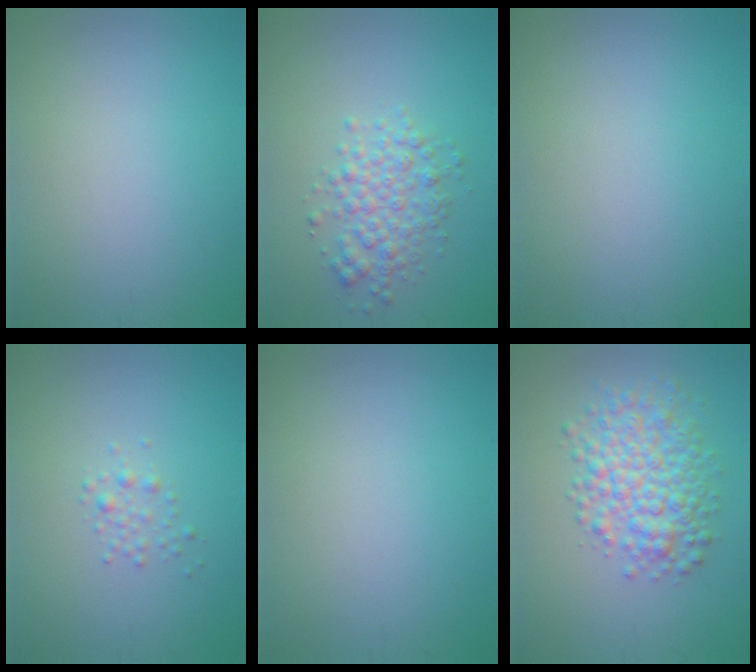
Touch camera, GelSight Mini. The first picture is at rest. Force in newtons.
{"total": 3.5, "press": 3.5, "slide": 0.1}
{"total": 0.0}
{"total": 1.2, "press": 1.2, "slide": 0.0}
{"total": 0.0}
{"total": 5.9, "press": 5.9, "slide": 0.2}